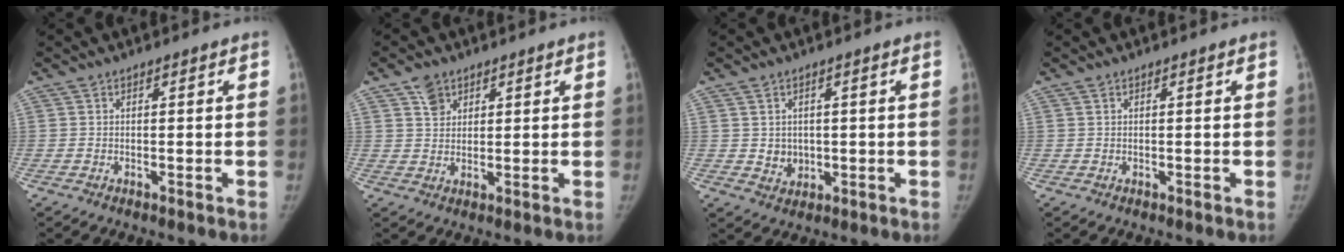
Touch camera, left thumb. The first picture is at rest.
{"total": 3.6, "force": [2.2, 2.6, 1.1], "torque": [-0.002, -0.021, 0.040]}
{"total": 3.3, "force": [0.1, 2.9, 1.4], "torque": [-0.009, -0.011, 0.012]}
{"total": 0.0}